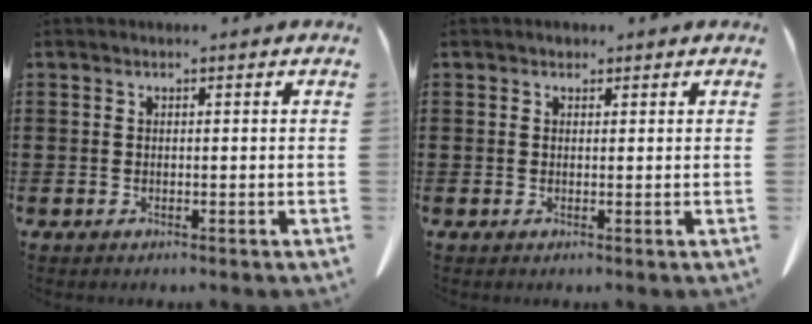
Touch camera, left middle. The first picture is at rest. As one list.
[{"total": 0.7, "force": [0.5, 0.5, 0.1], "torque": [0.004, 0.000, 0.008]}]